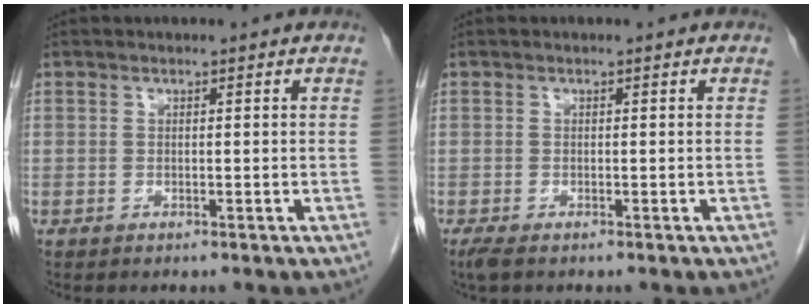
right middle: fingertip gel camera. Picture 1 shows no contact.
{"total": 1.8, "force": [-1.3, 0.5, 1.1], "torque": [-0.025, -0.008, -0.023]}